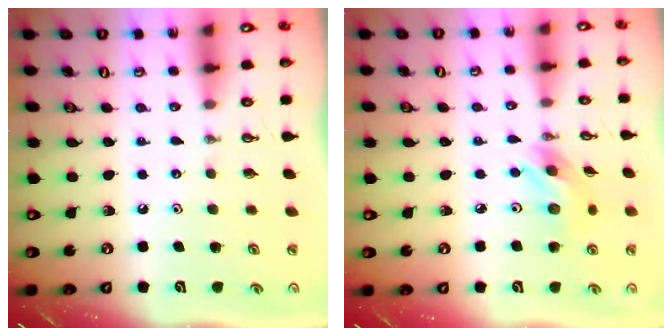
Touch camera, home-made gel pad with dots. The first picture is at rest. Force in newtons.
{"total": 9.8, "press": 9.8, "slide": 0.8}